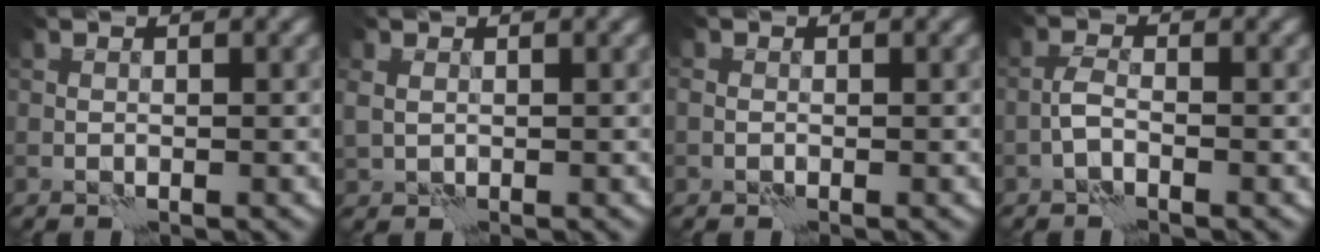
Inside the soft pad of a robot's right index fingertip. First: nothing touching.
{"total": 1.3, "force": [0.5, 1.0, 0.6], "torque": [-0.012, -0.003, 0.013]}
{"total": 0.0}
{"total": 1.1, "force": [-0.6, 0.2, 0.9], "torque": [-0.019, 0.004, -0.018]}